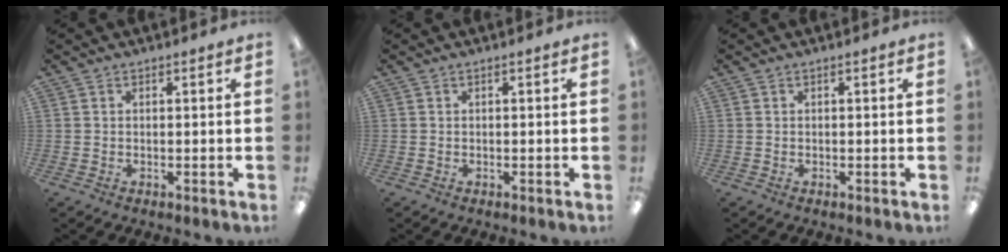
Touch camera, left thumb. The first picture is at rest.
{"total": 0.0}
{"total": 0.0}